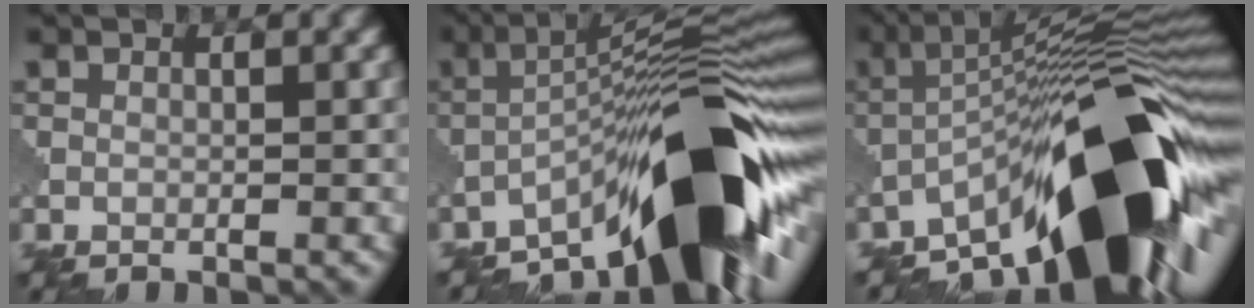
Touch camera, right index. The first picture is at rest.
{"total": 14.0, "force": [-7.8, 3.1, 11.3], "torque": [-0.159, 0.015, -0.131]}
{"total": 15.9, "force": [-7.7, 4.1, 13.3], "torque": [-0.183, 0.026, -0.136]}